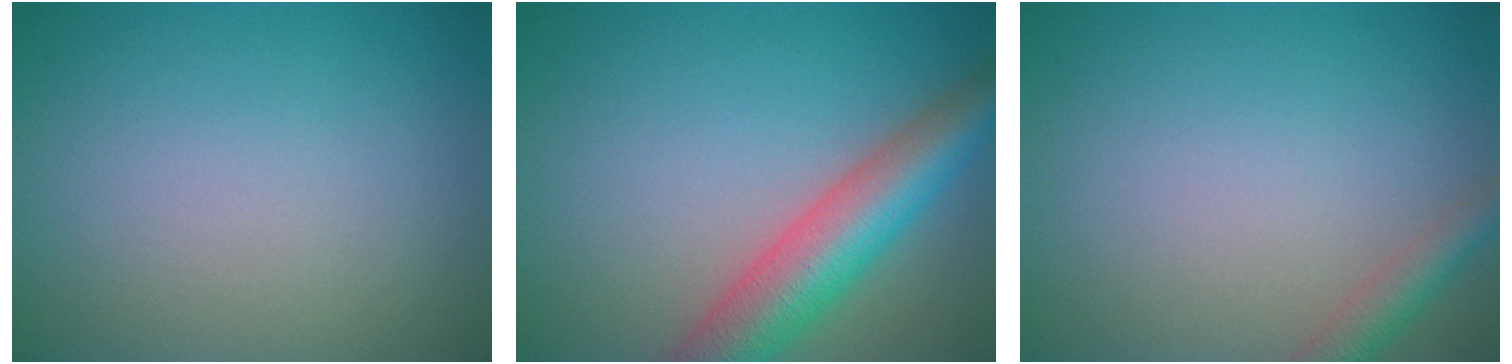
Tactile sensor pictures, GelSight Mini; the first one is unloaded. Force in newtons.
{"total": 7.4, "press": 7.4, "slide": 0.3}
{"total": 2.3, "press": 2.3, "slide": 0.1}